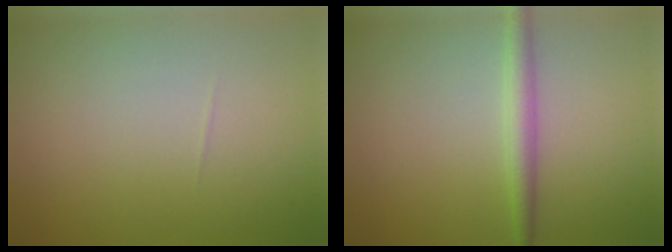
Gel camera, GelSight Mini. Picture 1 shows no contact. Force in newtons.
{"total": 2.2, "press": 2.2, "slide": 0.0}